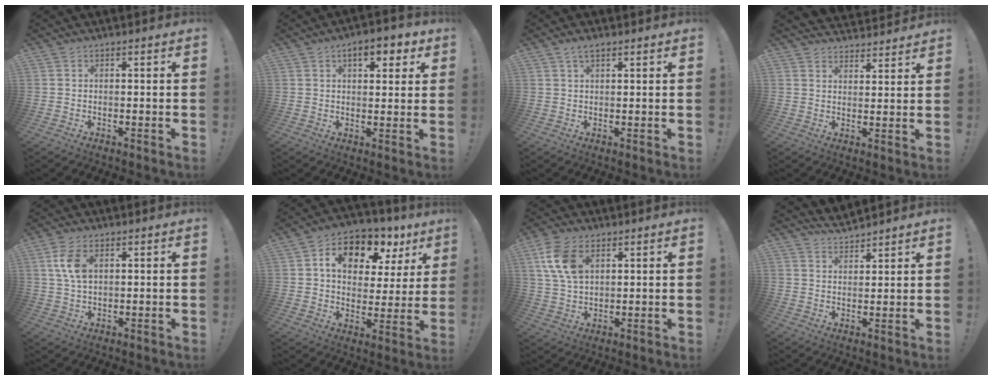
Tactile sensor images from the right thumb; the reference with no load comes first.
{"total": 7.2, "force": [3.8, 3.3, 5.1], "torque": [-0.063, -0.009, 0.061]}
{"total": 2.7, "force": [1.8, 0.9, 1.9], "torque": [-0.033, -0.005, 0.032]}
{"total": 3.8, "force": [3.4, 1.6, 0.5], "torque": [-0.001, -0.030, 0.061]}
{"total": 7.1, "force": [2.2, 4.1, 5.4], "torque": [-0.105, -0.004, 0.036]}
{"total": 12.6, "force": [6.8, 7.6, 7.5], "torque": [-0.116, -0.039, 0.118]}
{"total": 10.8, "force": [4.4, 6.7, 7.3], "torque": [-0.151, -0.006, 0.082]}
{"total": 4.9, "force": [4.6, 1.6, 0.8], "torque": [-0.018, -0.030, 0.086]}